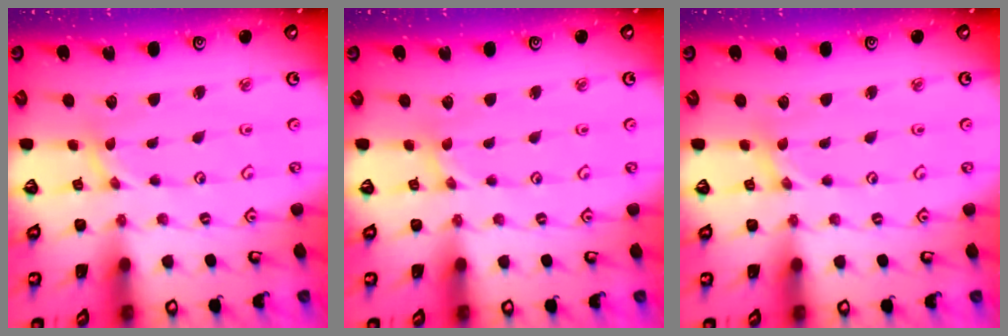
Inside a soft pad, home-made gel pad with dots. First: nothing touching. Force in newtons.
{"total": 0.0}
{"total": 0.0}